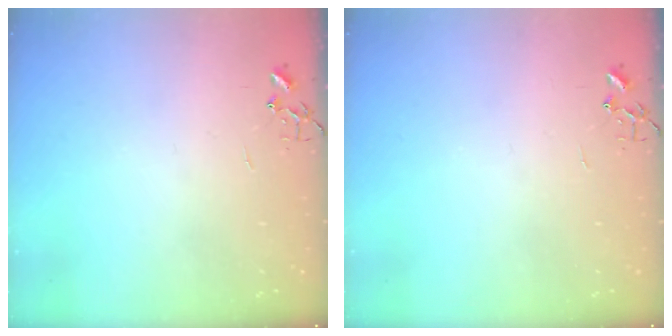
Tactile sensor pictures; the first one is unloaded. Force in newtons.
{"total": 0.0}